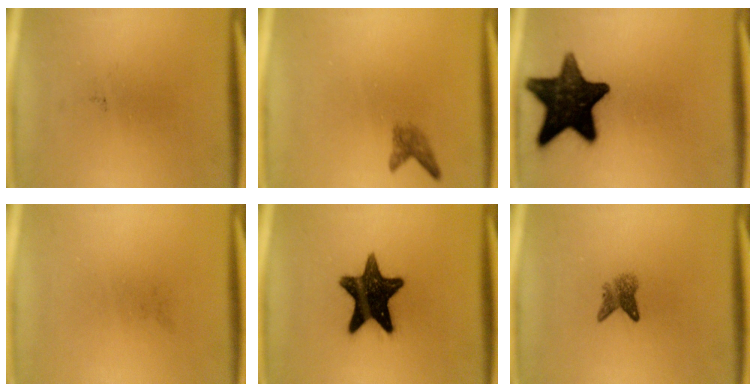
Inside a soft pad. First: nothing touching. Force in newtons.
{"total": 1.8}
{"total": 15.9}
{"total": 0.0}
{"total": 15.1}
{"total": 2.6}